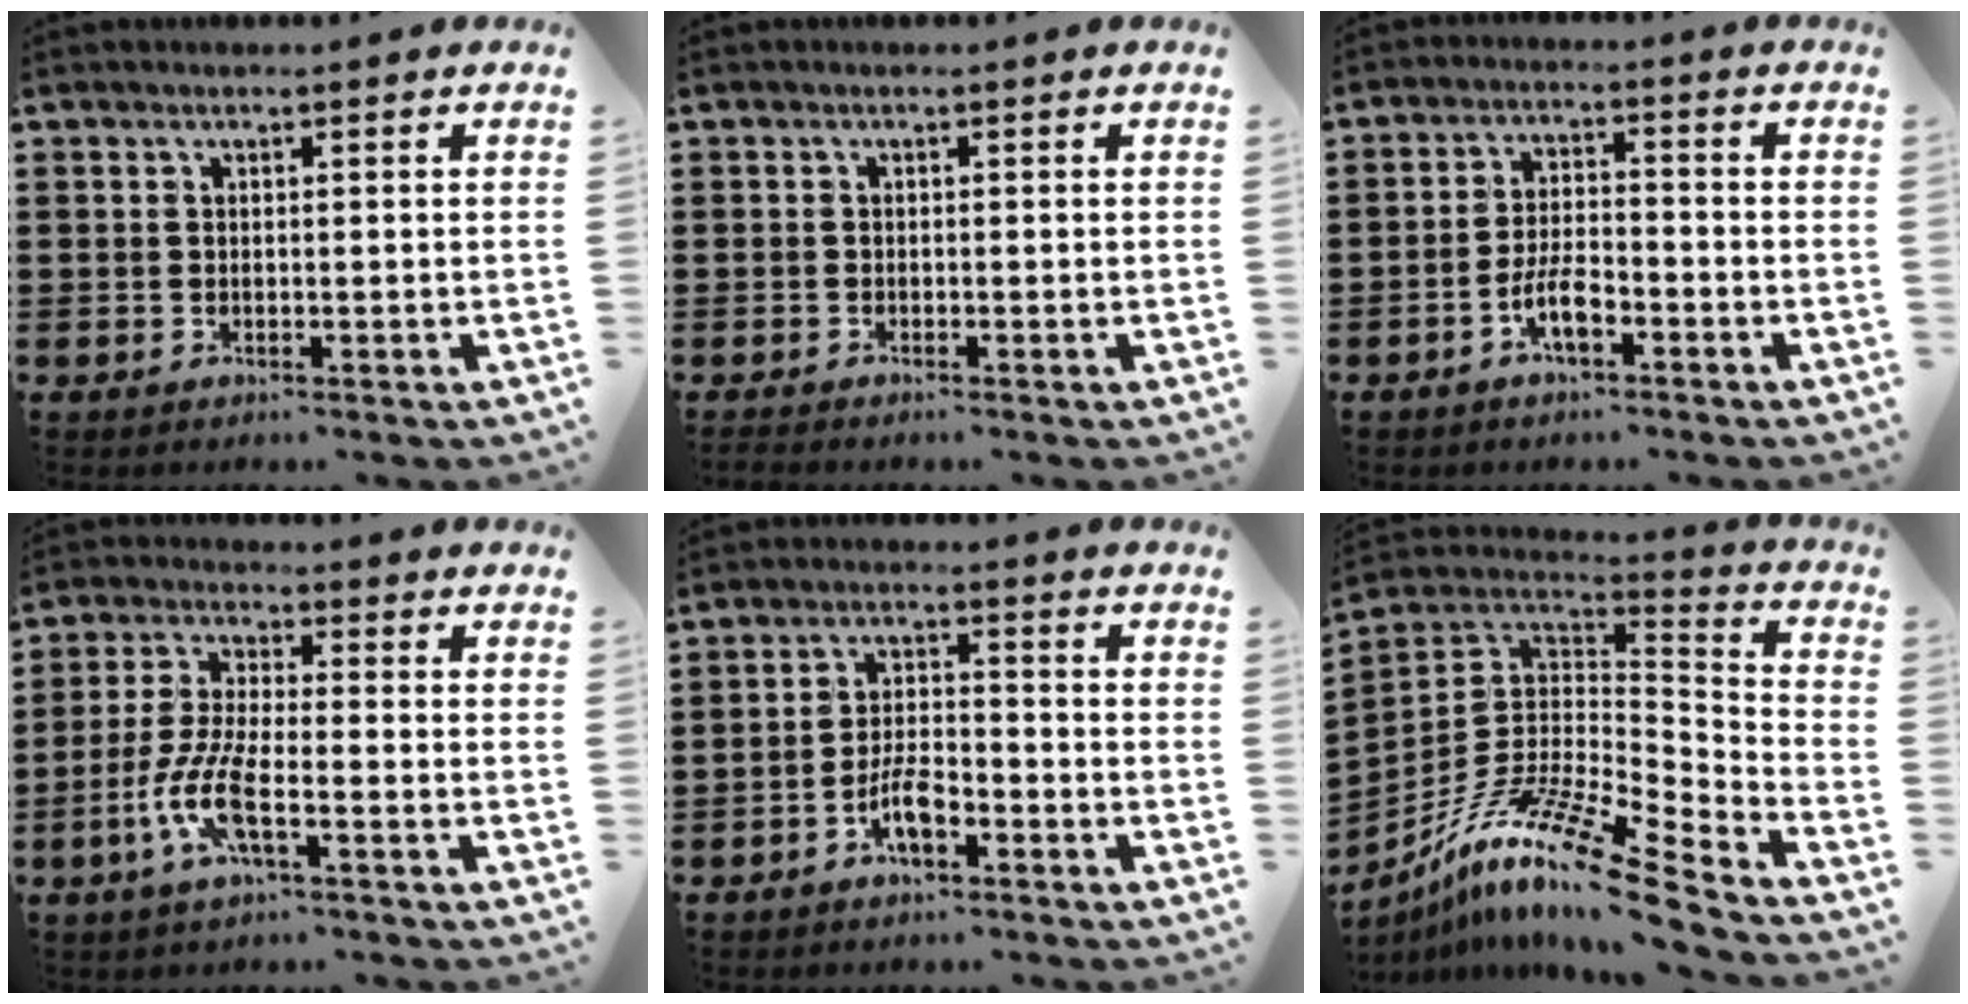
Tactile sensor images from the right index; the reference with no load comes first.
{"total": 0.6, "force": [-0.6, 0.0, 0.1], "torque": [-0.003, -0.002, -0.013]}
{"total": 5.0, "force": [-2.7, 1.9, 3.8], "torque": [-0.092, 0.002, -0.057]}
{"total": 7.5, "force": [-3.4, 1.7, 6.4], "torque": [-0.152, -0.013, -0.071]}
{"total": 5.0, "force": [-2.9, 1.8, 3.7], "torque": [-0.089, 0.003, -0.061]}
{"total": 15.0, "force": [-10.5, 2.2, 10.4], "torque": [-0.199, 0.019, -0.200]}